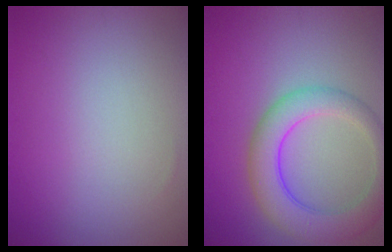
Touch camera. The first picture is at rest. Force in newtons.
{"total": 5.5, "press": 5.5, "slide": 0.1}